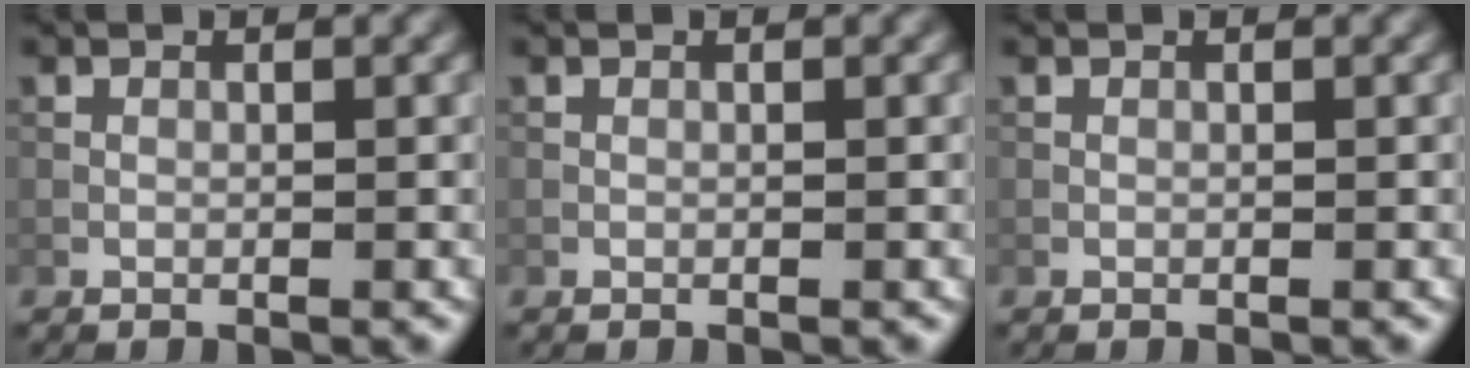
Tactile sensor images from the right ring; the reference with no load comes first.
{"total": 0.0}
{"total": 0.0}